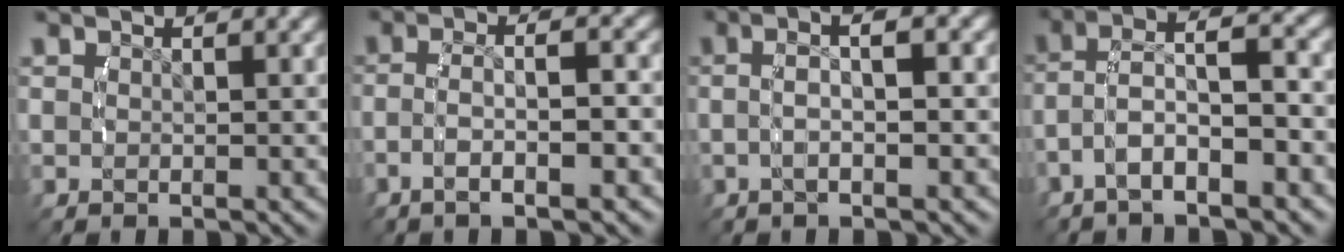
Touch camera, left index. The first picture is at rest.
{"total": 3.9, "force": [-1.7, 0.9, 3.4], "torque": [-0.071, -0.001, -0.026]}
{"total": 3.4, "force": [0.1, 0.5, 3.4], "torque": [-0.061, 0.016, -0.002]}
{"total": 3.9, "force": [-1.0, 1.8, 3.3], "torque": [-0.074, -0.005, -0.011]}